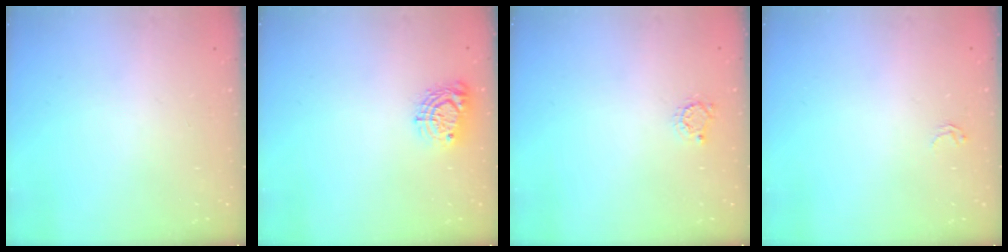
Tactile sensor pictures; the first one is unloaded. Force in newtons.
{"total": 8.9, "press": 8.8, "slide": 0.7}
{"total": 3.5, "press": 3.4, "slide": 0.5}
{"total": 1.8, "press": 1.8, "slide": 0.0}